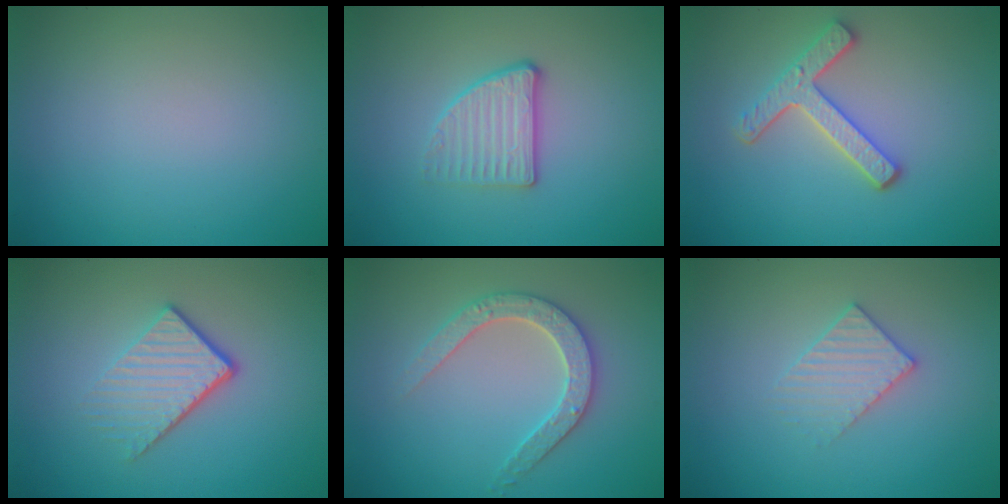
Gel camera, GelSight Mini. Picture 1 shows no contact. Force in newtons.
{"total": 2.7, "press": 2.4, "slide": 1.2}
{"total": 3.6, "press": 3.0, "slide": 2.0}
{"total": 3.9, "press": 2.6, "slide": 2.9}
{"total": 3.0, "press": 2.9, "slide": 0.6}
{"total": 2.3, "press": 2.2, "slide": 0.3}